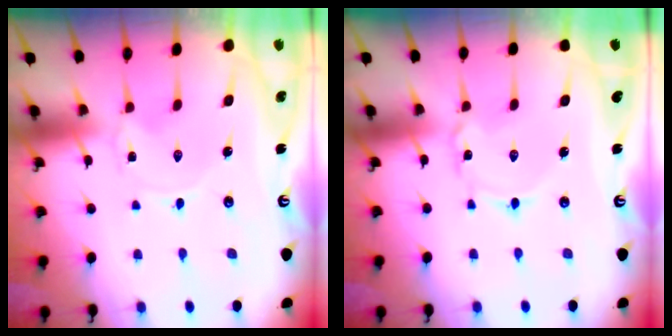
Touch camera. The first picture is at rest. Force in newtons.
{"total": 1.9, "press": 1.9, "slide": 0.2}